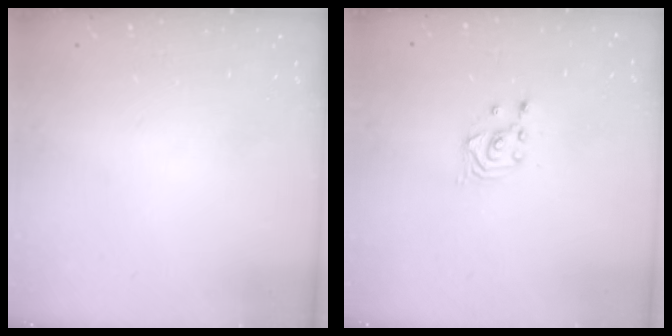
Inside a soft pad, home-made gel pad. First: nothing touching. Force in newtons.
{"total": 2.4, "press": 2.3, "slide": 0.2}